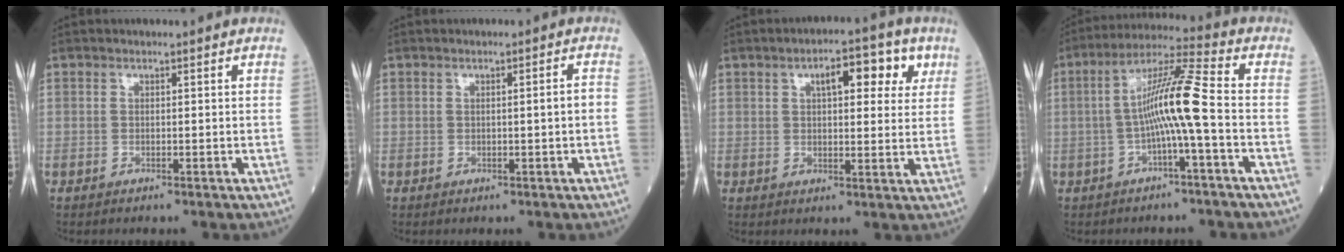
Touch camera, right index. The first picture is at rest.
{"total": 1.7, "force": [-0.2, -0.2, 1.7], "torque": [-0.024, 0.000, -0.002]}
{"total": 8.4, "force": [3.8, 3.2, 6.8], "torque": [-0.091, 0.016, 0.049]}
{"total": 9.5, "force": [-1.5, -0.7, 9.3], "torque": [-0.169, 0.022, -0.032]}